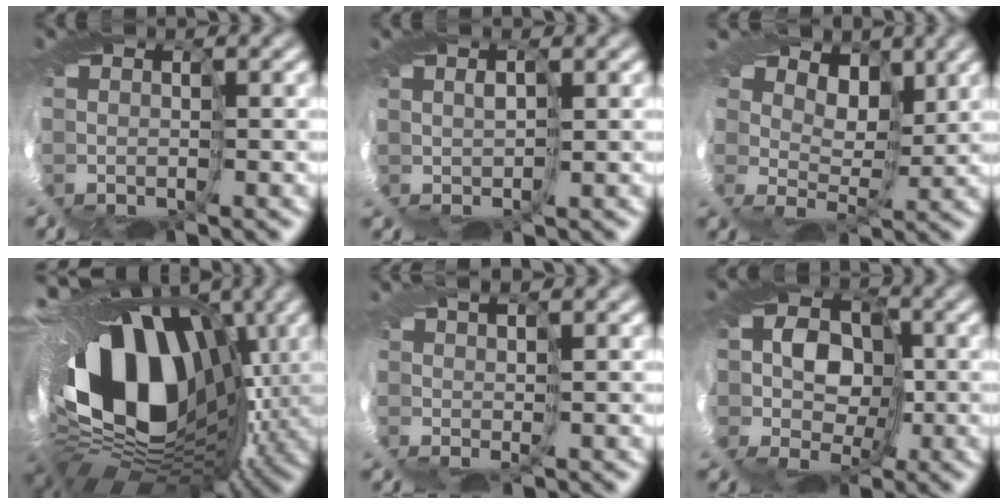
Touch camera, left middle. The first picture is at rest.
{"total": 2.0, "force": [0.9, -1.6, -0.9], "torque": [0.013, 0.016, 0.005]}
{"total": 4.8, "force": [4.4, 1.5, 1.3], "torque": [-0.012, 0.016, 0.043]}
{"total": 17.0, "force": [1.5, 11.0, 12.9], "torque": [-0.211, -0.045, 0.004]}
{"total": 3.4, "force": [0.9, -3.0, -1.2], "torque": [0.030, 0.004, -0.007]}
{"total": 5.3, "force": [0.2, 4.4, 2.9], "torque": [-0.011, 0.019, -0.044]}